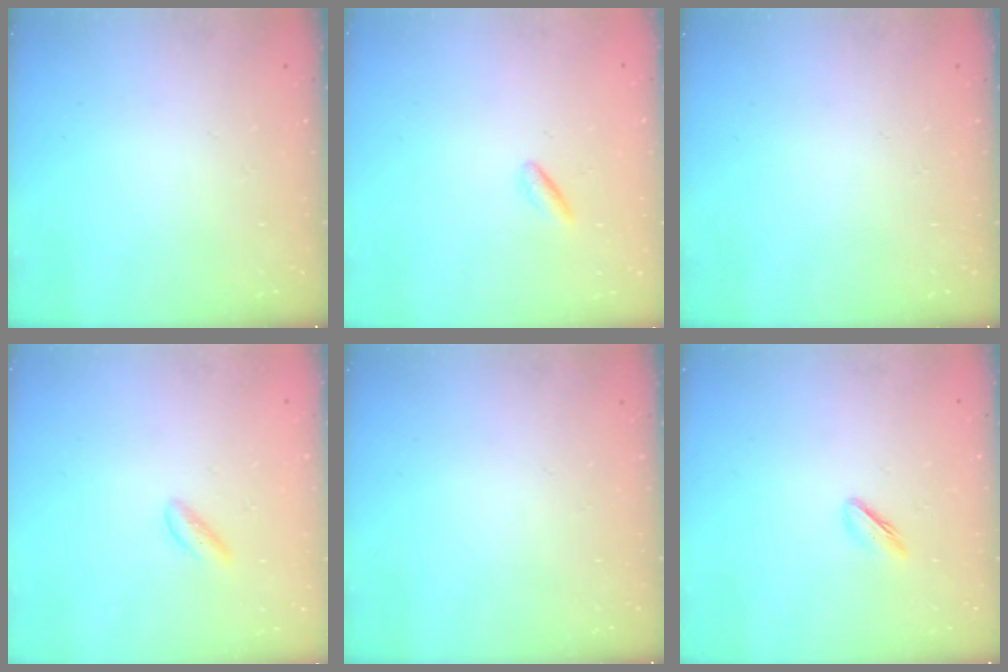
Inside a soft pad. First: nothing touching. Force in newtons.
{"total": 0.7, "press": 0.4, "slide": 0.5}
{"total": 0.0}
{"total": 1.6, "press": 1.5, "slide": 0.5}
{"total": 0.0}
{"total": 3.5, "press": 3.3, "slide": 1.0}